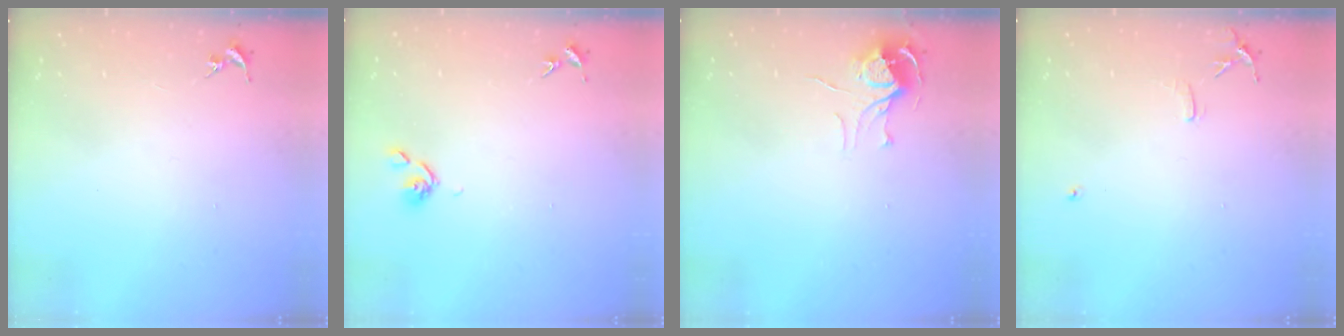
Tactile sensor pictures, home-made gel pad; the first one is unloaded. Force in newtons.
{"total": 6.0, "press": 5.9, "slide": 0.8}
{"total": 7.0, "press": 7.0, "slide": 0.6}
{"total": 6.2, "press": 6.1, "slide": 0.7}